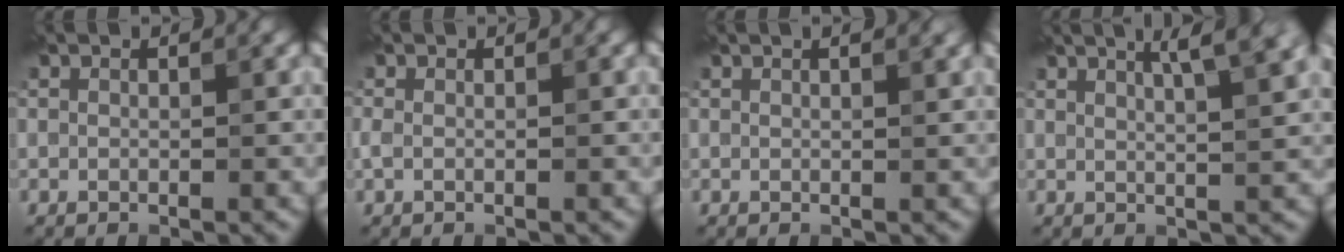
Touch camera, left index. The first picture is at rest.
{"total": 0.9, "force": [-0.2, 0.4, 0.7], "torque": [-0.020, 0.000, -0.005]}
{"total": 1.9, "force": [1.1, 0.6, 1.5], "torque": [-0.016, 0.002, 0.010]}
{"total": 5.7, "force": [3.3, 1.5, 4.3], "torque": [-0.038, 0.026, 0.024]}